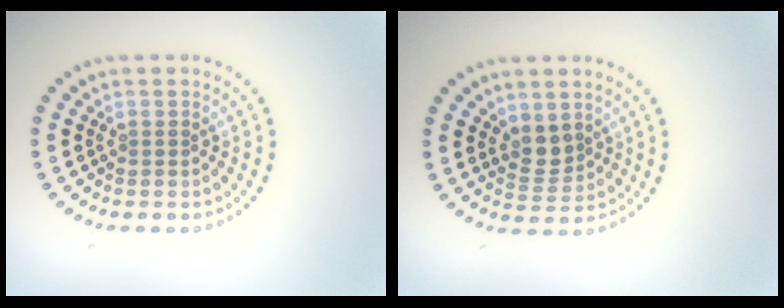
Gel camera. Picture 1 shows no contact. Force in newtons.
{"total": 2.1, "press": 1.8, "slide": 1.2}